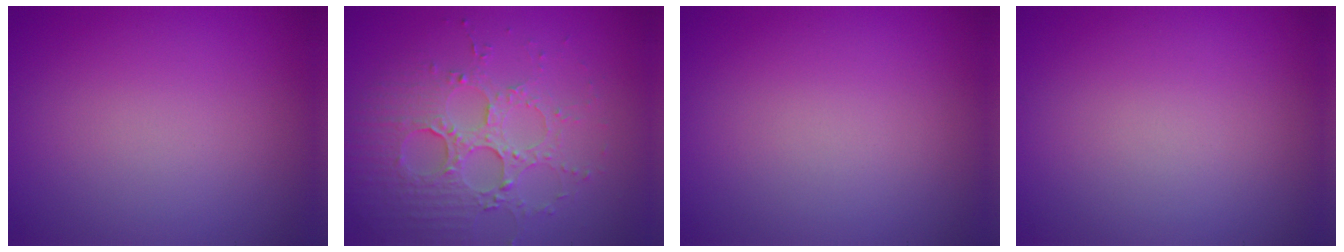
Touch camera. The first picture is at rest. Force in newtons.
{"total": 4.1, "press": 3.9, "slide": 1.3}
{"total": 0.0}
{"total": 0.0}